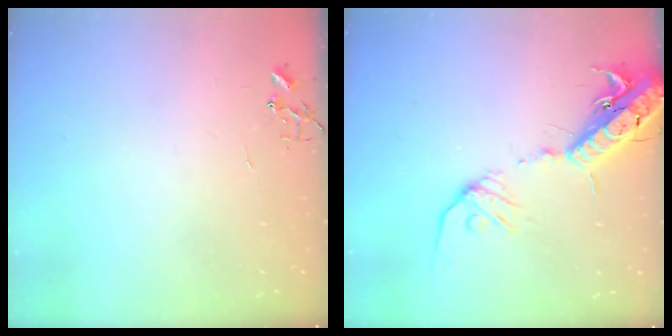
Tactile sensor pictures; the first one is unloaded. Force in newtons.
{"total": 17.9, "press": 17.4, "slide": 4.3}